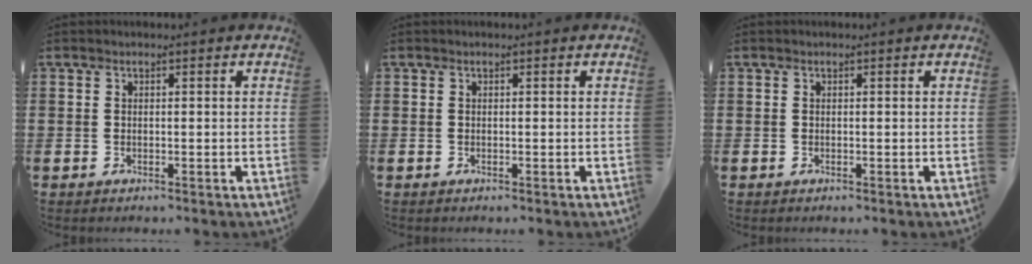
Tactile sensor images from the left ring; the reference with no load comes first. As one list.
[{"total": 0.0}, {"total": 0.0}]